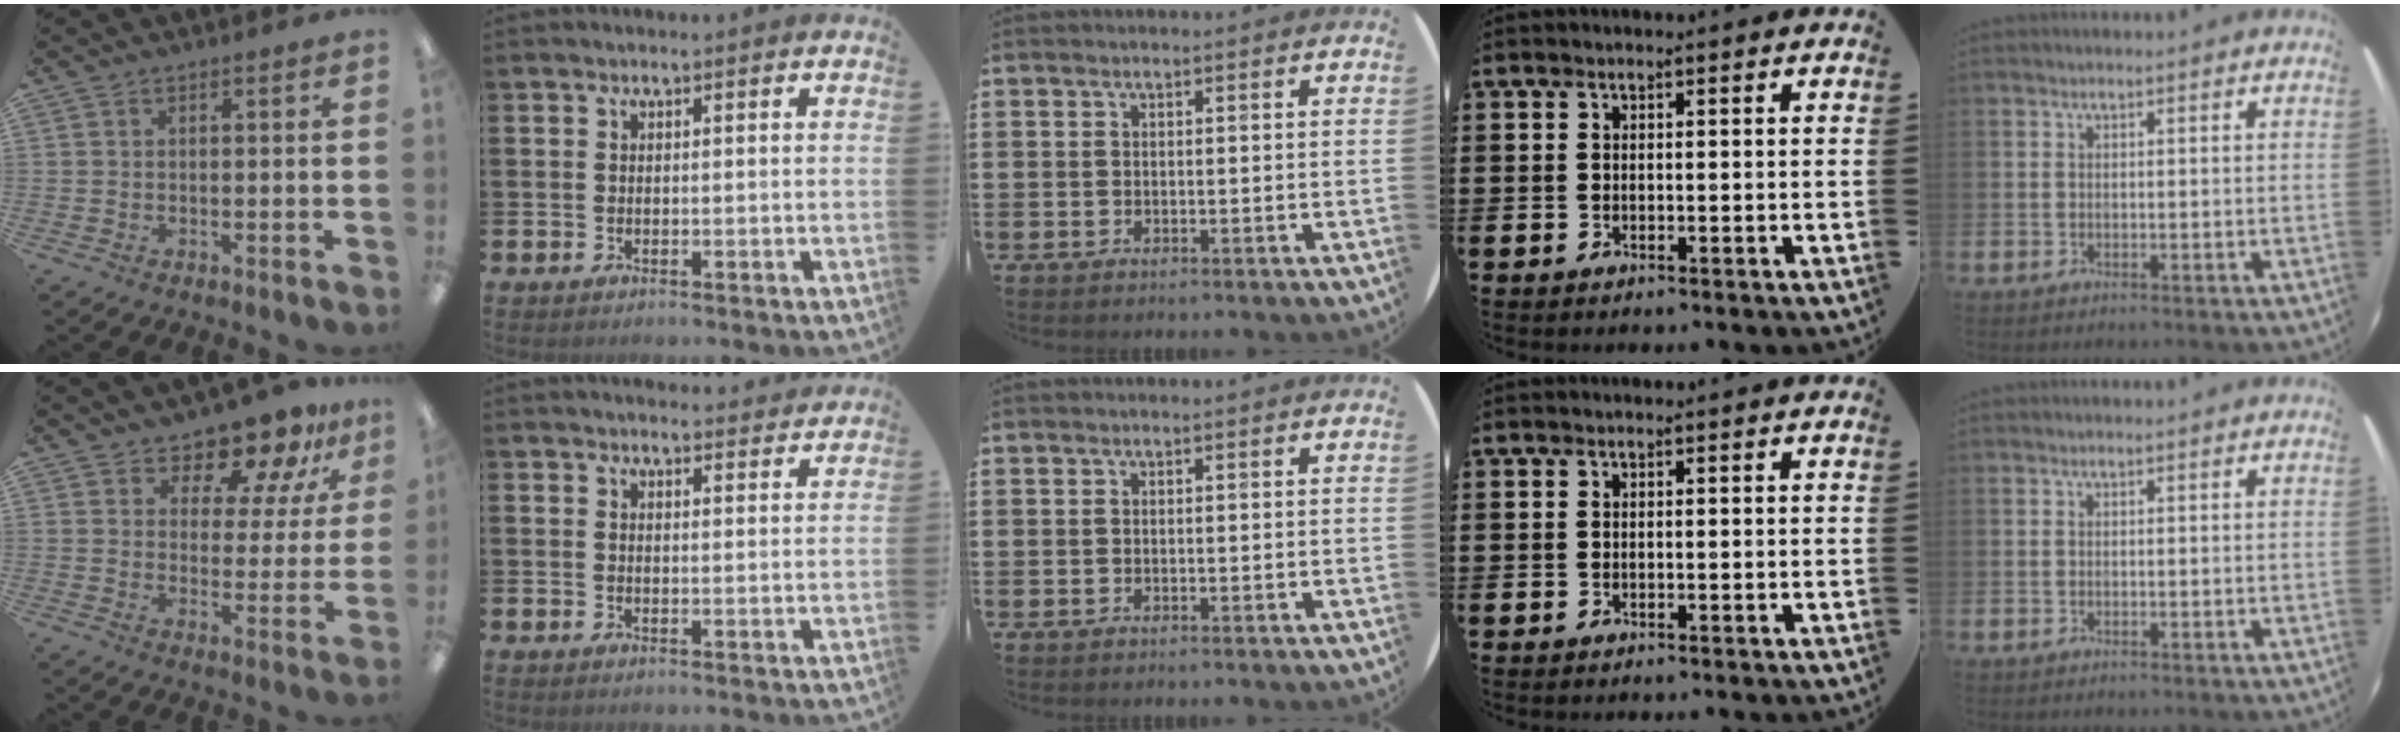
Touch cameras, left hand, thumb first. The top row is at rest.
{"thumb": {"total": 11.5, "force": [10.0, 4.4, 3.7], "torque": [-0.062, -0.076, 0.182]}, "index": {"total": 2.6, "force": [2.6, 0.4, 0.0], "torque": [0.003, -0.016, 0.045]}}